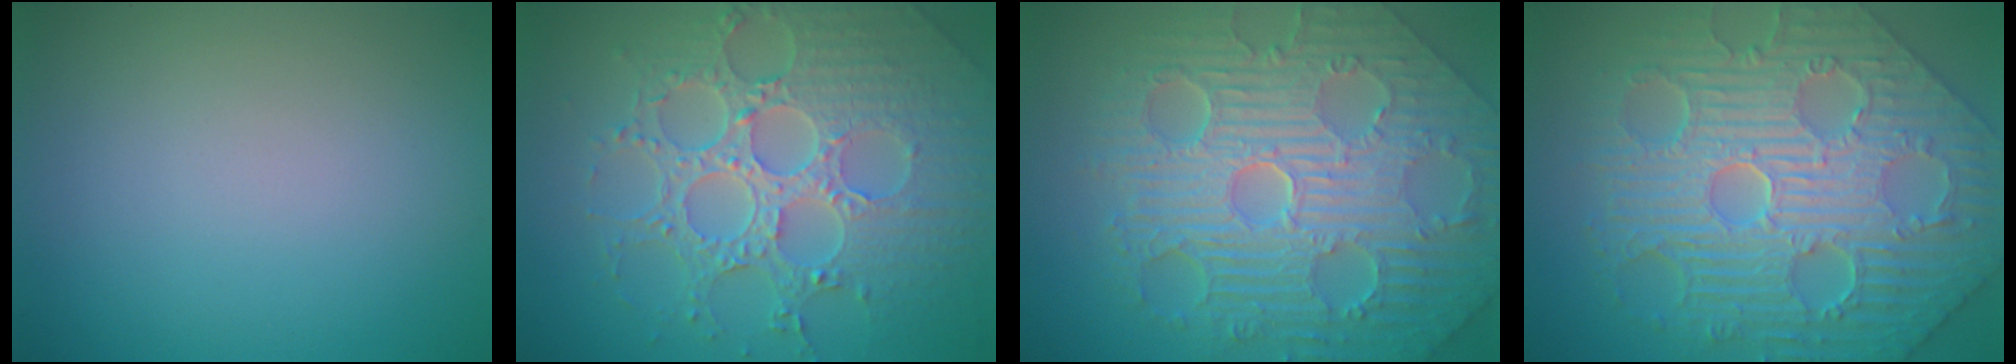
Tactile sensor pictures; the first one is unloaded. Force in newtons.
{"total": 8.2, "press": 6.0, "slide": 5.6}
{"total": 11.7, "press": 7.7, "slide": 8.8}
{"total": 11.9, "press": 8.0, "slide": 8.8}